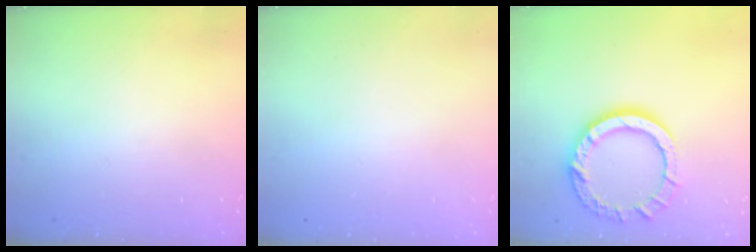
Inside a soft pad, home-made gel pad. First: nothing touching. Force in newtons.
{"total": 2.6, "press": 2.6, "slide": 0.2}
{"total": 12.9, "press": 12.8, "slide": 1.4}